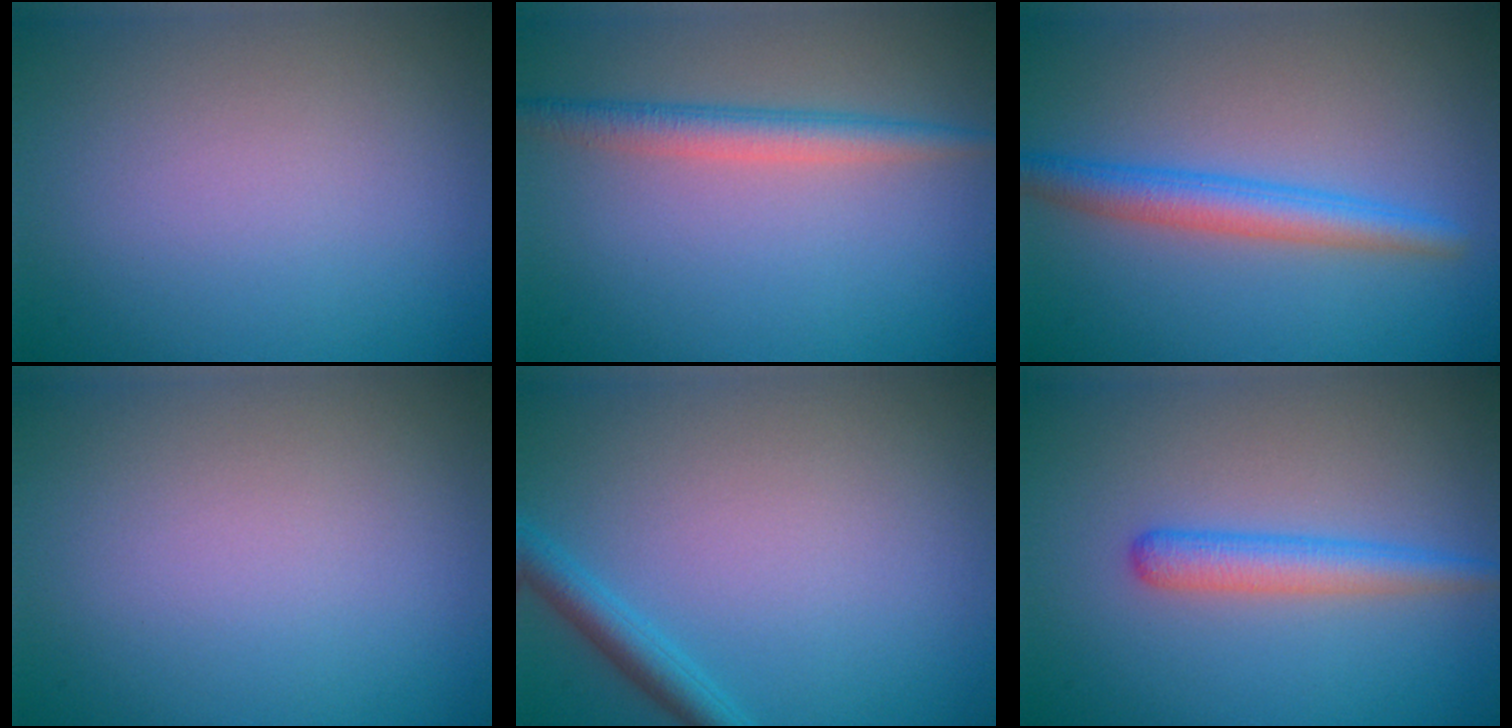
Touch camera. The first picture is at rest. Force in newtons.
{"total": 2.7, "press": 2.7, "slide": 0.1}
{"total": 3.5, "press": 3.5, "slide": 0.1}
{"total": 0.0}
{"total": 2.3, "press": 2.3, "slide": 0.2}
{"total": 2.7, "press": 2.7, "slide": 0.1}